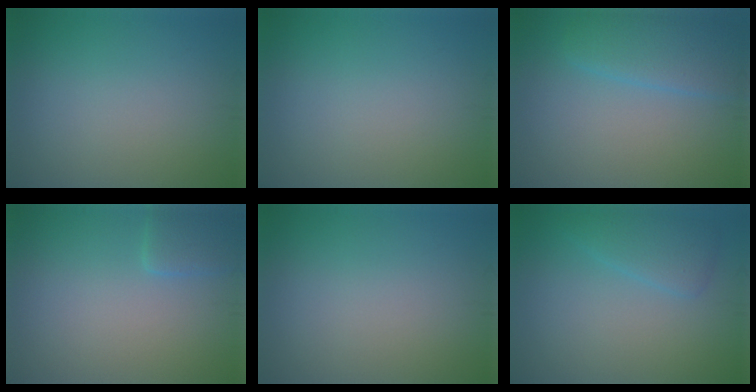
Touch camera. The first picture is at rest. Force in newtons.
{"total": 0.0}
{"total": 5.2, "press": 5.2, "slide": 0.3}
{"total": 2.3, "press": 2.3, "slide": 0.2}
{"total": 0.0}
{"total": 2.4, "press": 2.4, "slide": 0.2}